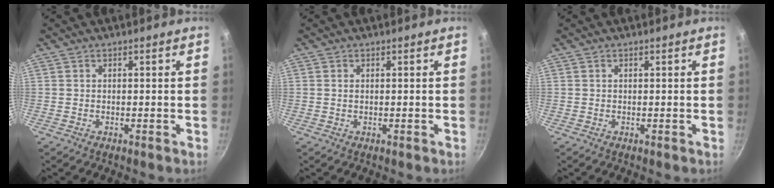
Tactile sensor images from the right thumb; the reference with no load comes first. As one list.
[{"total": 0.5, "force": [0.1, 0.3, 0.4], "torque": [-0.009, 0.001, 0.004]}, {"total": 0.0}]